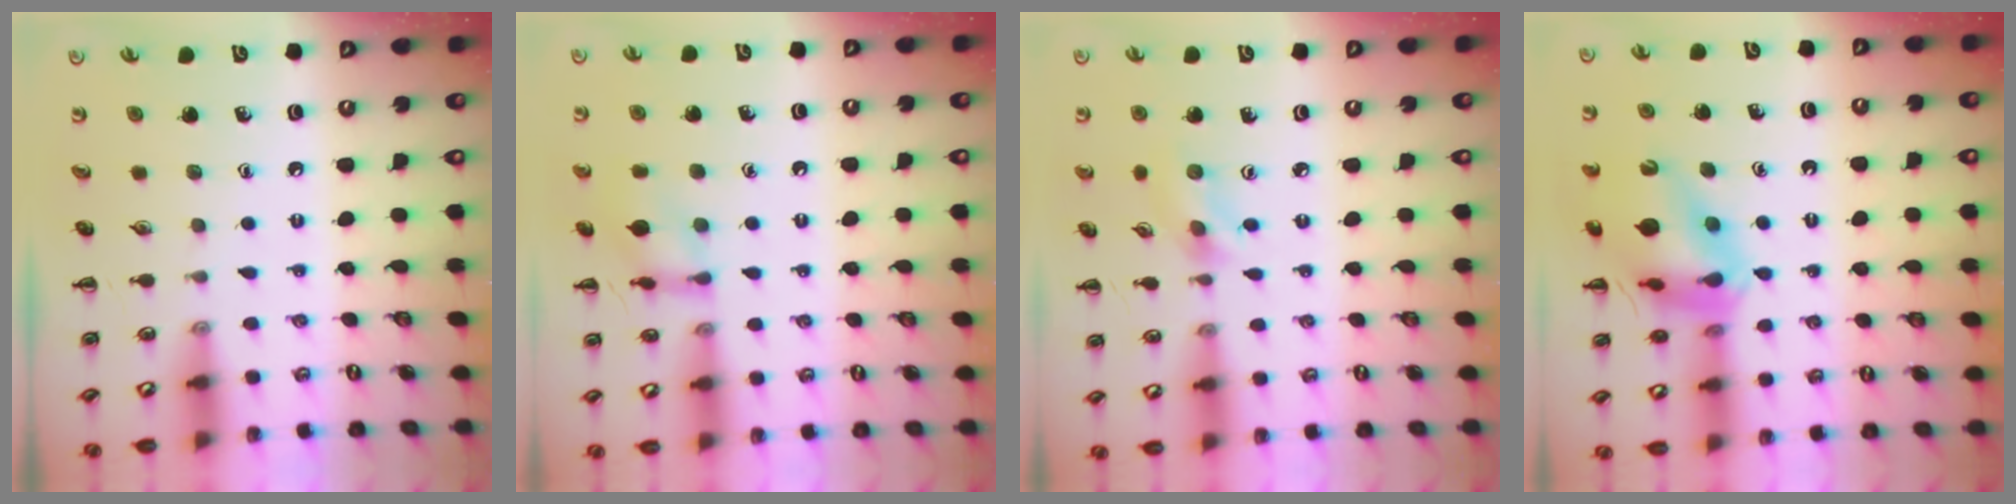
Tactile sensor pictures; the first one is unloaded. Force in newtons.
{"total": 9.9, "press": 9.9, "slide": 0.4}
{"total": 2.8, "press": 2.7, "slide": 0.9}
{"total": 15.1, "press": 14.9, "slide": 2.7}